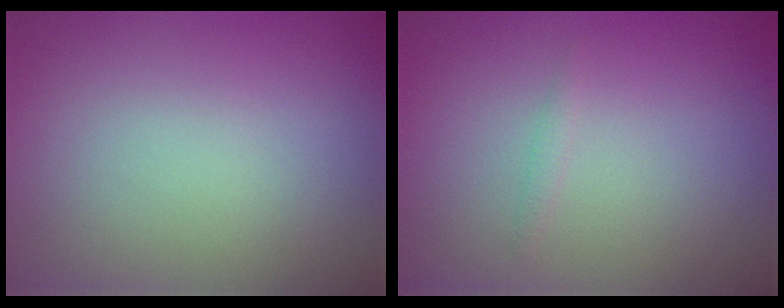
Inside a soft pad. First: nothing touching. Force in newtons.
{"total": 0.6, "press": 0.6, "slide": 0.0}